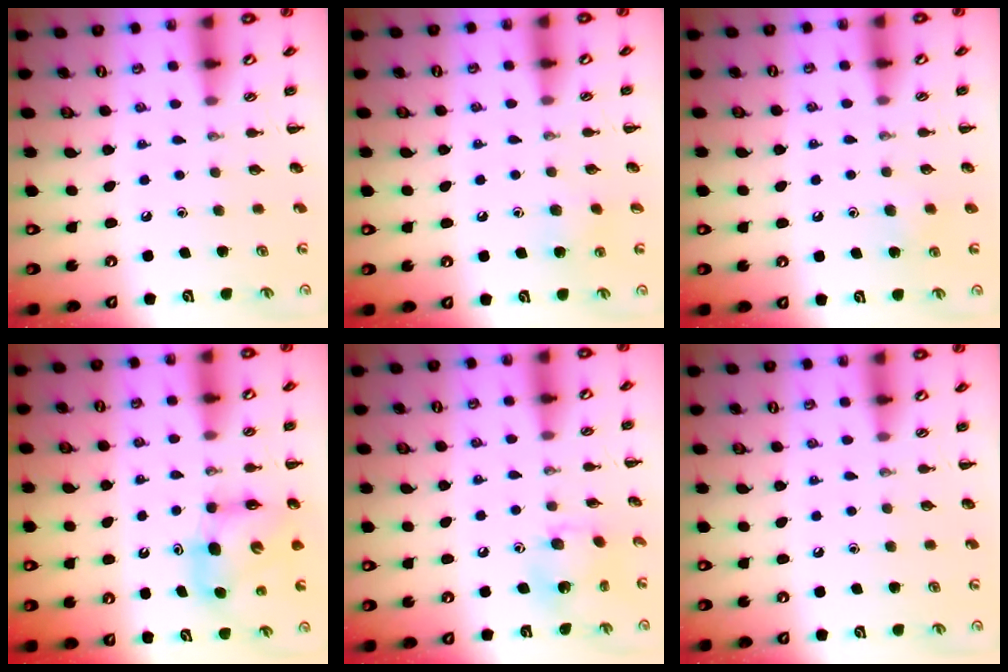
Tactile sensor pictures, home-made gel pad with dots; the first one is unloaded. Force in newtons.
{"total": 5.7, "press": 5.5, "slide": 1.8}
{"total": 2.8, "press": 2.5, "slide": 1.3}
{"total": 7.0, "press": 7.0, "slide": 0.5}
{"total": 5.3, "press": 5.2, "slide": 0.8}
{"total": 0.0}